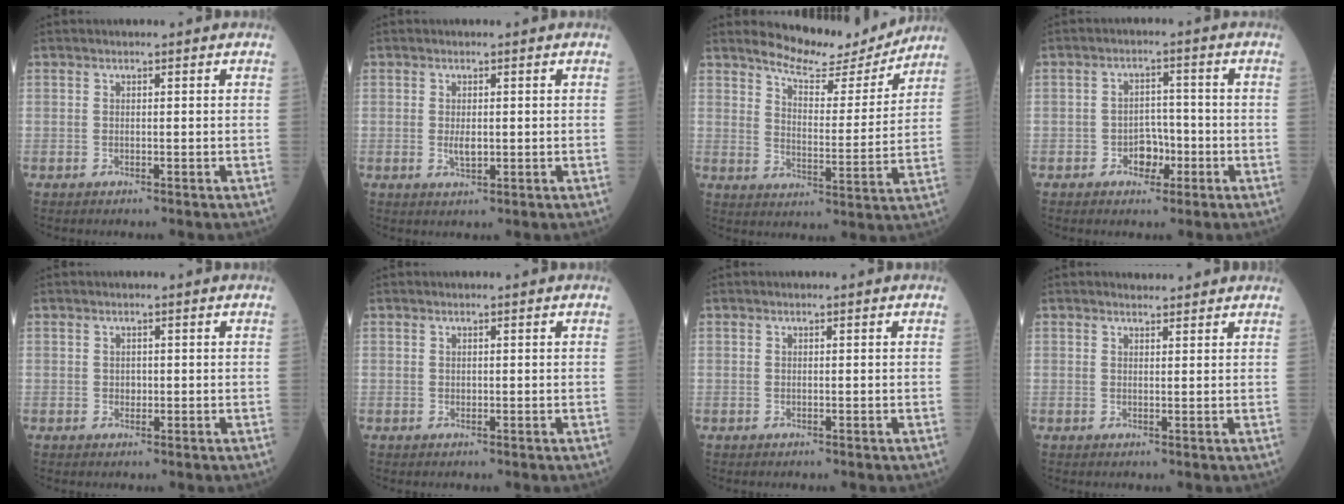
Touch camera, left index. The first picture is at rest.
{"total": 2.0, "force": [-0.1, 0.9, 1.8], "torque": [-0.038, -0.003, 0.002]}
{"total": 10.4, "force": [10.0, 1.9, 2.3], "torque": [-0.042, -0.018, 0.150]}
{"total": 4.1, "force": [-1.8, 2.7, 2.4], "torque": [-0.036, 0.010, -0.029]}
{"total": 0.8, "force": [0.0, 0.7, 0.4], "torque": [-0.006, 0.001, -0.001]}
{"total": 0.0}
{"total": 0.0}
{"total": 2.4, "force": [2.3, 0.6, 0.4], "torque": [-0.013, 0.012, 0.034]}